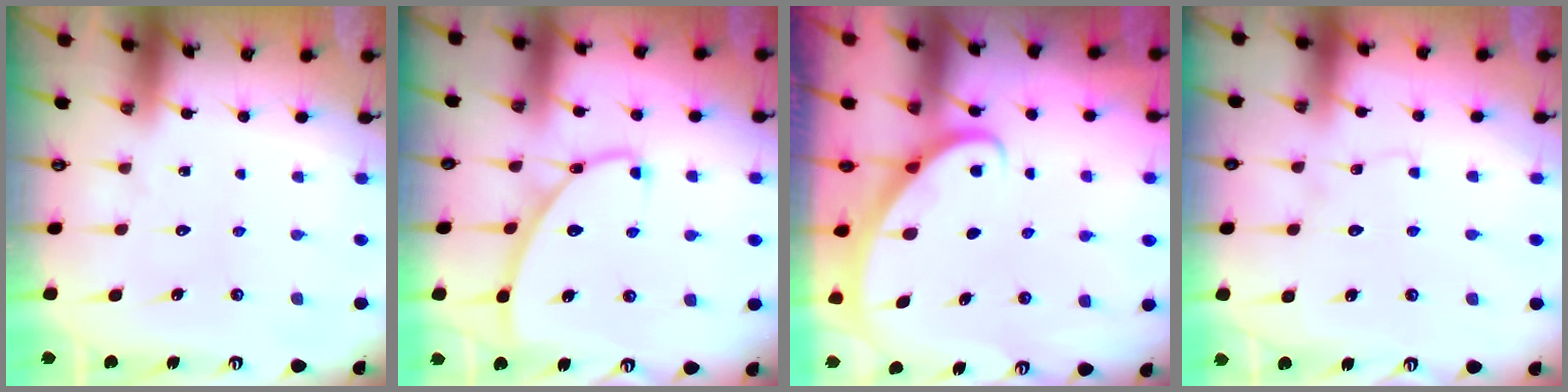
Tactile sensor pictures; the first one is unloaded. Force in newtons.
{"total": 8.0, "press": 8.0, "slide": 0.5}
{"total": 2.9, "press": 2.9, "slide": 0.2}
{"total": 5.4, "press": 5.3, "slide": 0.5}